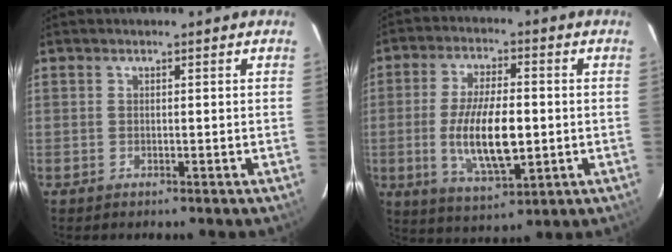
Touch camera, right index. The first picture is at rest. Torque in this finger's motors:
{"motor_torque": [1.62, -0.53, 1.05, 0.21]}